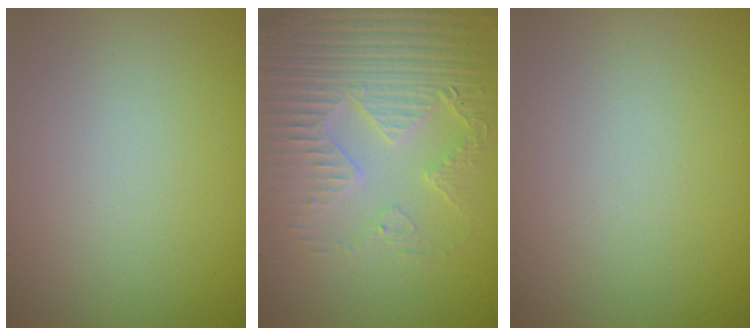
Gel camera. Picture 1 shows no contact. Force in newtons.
{"total": 4.6, "press": 4.4, "slide": 1.1}
{"total": 0.0}